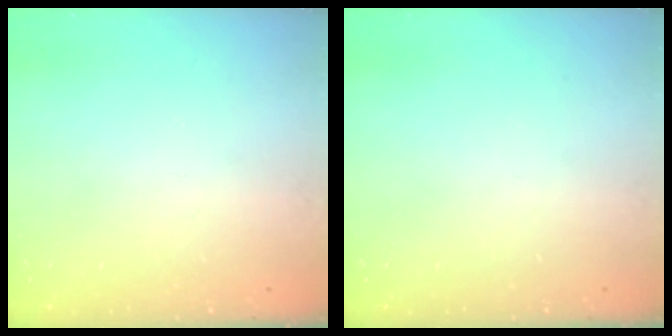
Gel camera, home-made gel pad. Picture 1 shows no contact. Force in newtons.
{"total": 0.0}